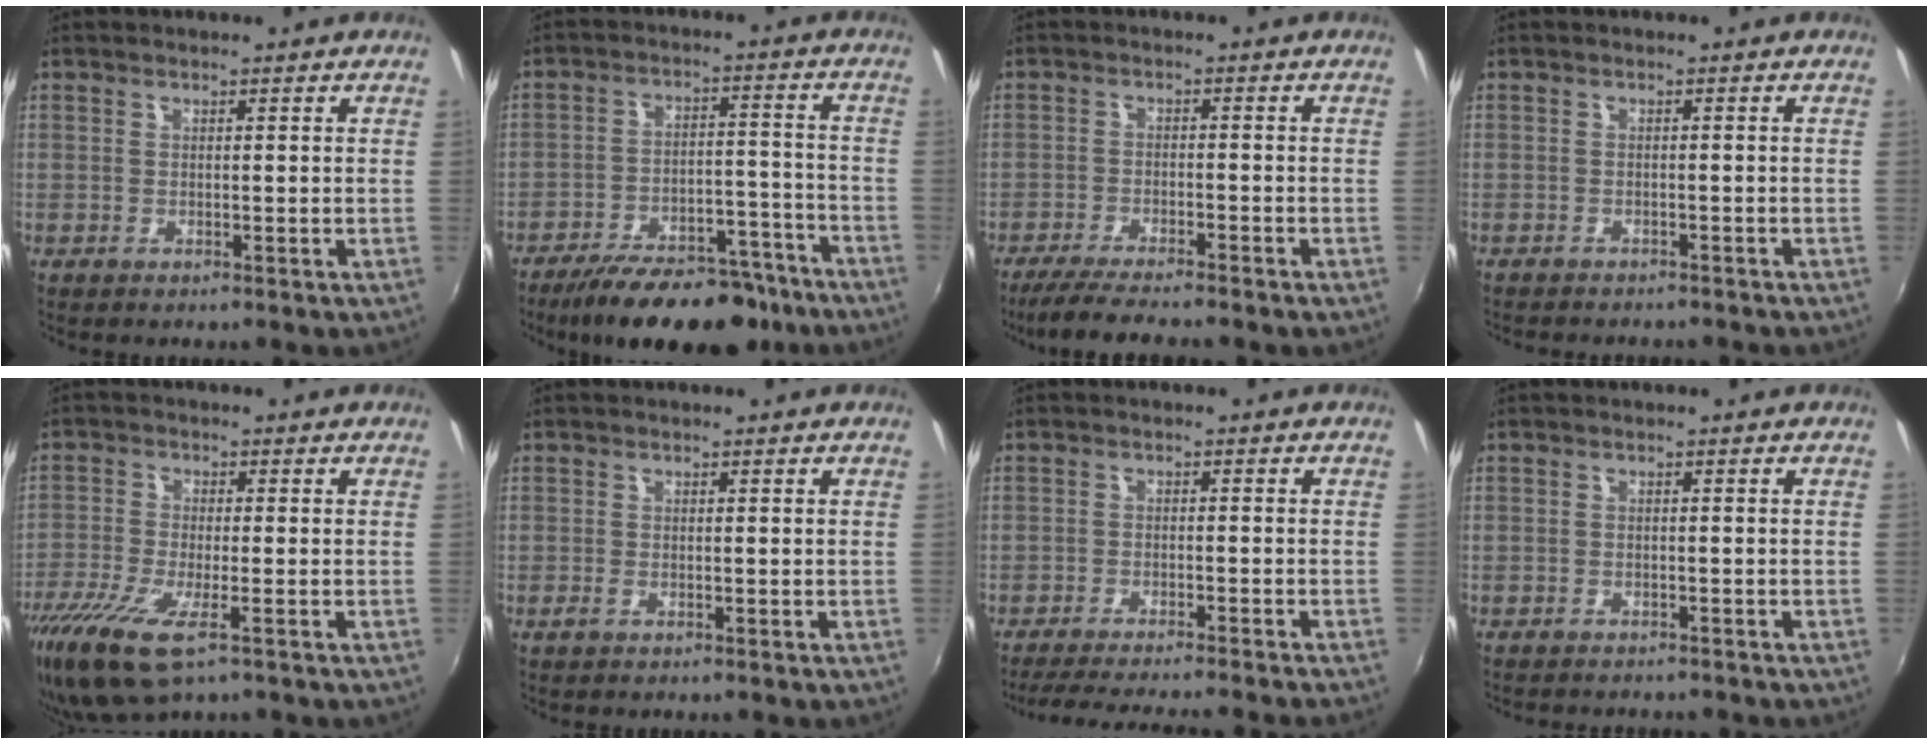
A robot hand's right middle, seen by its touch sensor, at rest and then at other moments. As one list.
[{"total": 19.2, "force": [-15.6, 6.7, 9.0], "torque": [-0.159, 0.000, -0.216]}, {"total": 8.3, "force": [-7.2, 0.3, 4.0], "torque": [-0.096, -0.020, -0.120]}, {"total": 4.6, "force": [-4.2, 1.2, 1.5], "torque": [-0.038, -0.012, -0.061]}, {"total": 10.6, "force": [-6.4, 2.8, 8.0], "torque": [-0.183, -0.039, -0.122]}, {"total": 0.9, "force": [-0.4, 0.3, 0.7], "torque": [-0.015, -0.004, -0.009]}, {"total": 10.9, "force": [-9.9, -0.6, 4.6], "torque": [-0.101, -0.012, -0.149]}, {"total": 4.0, "force": [-3.7, 0.9, 1.2], "torque": [-0.030, -0.012, -0.054]}]